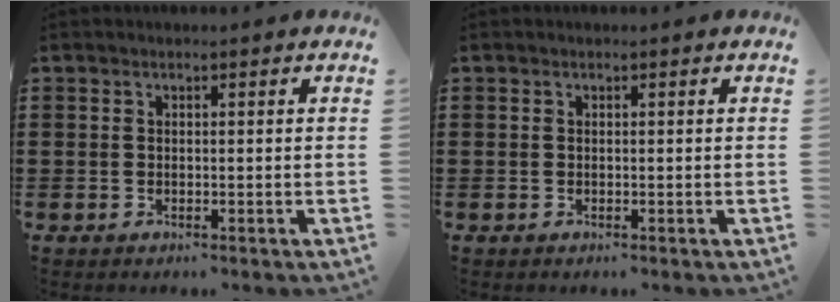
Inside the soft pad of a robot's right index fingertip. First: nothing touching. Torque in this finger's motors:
{"motor_torque": [1.10, 1.04, 0.02, 0.01]}